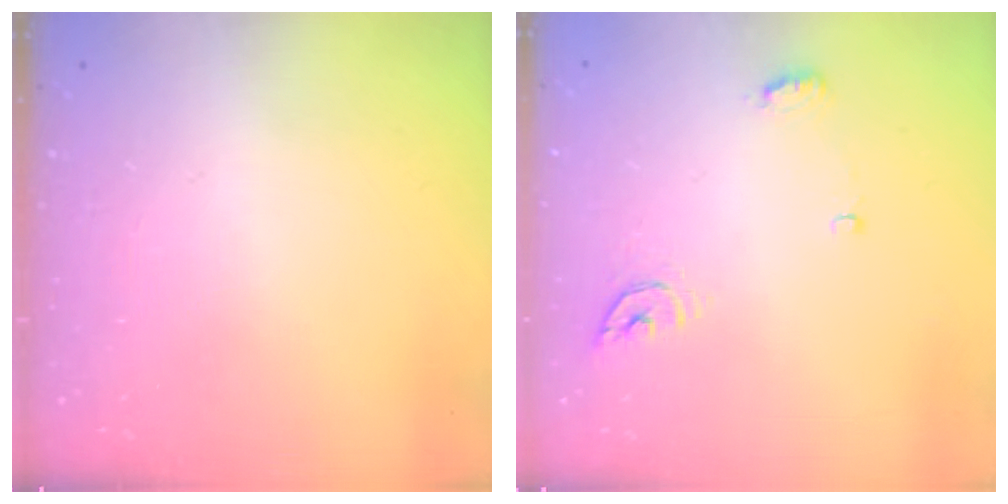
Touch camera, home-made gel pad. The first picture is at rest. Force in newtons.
{"total": 5.5, "press": 5.5, "slide": 0.5}